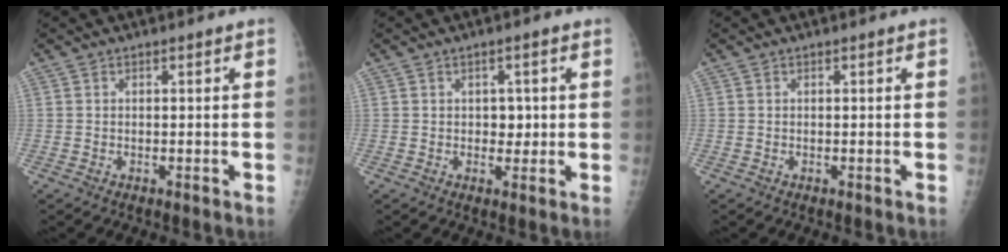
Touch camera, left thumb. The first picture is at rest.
{"total": 3.0, "force": [0.5, 2.2, 2.1], "torque": [-0.007, 0.001, 0.003]}
{"total": 0.0}